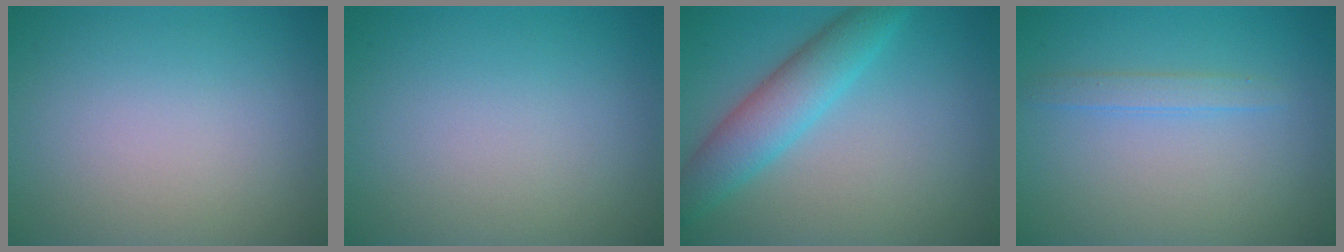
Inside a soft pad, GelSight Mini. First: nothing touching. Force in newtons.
{"total": 0.0}
{"total": 4.8, "press": 4.7, "slide": 0.3}
{"total": 1.4, "press": 1.4, "slide": 0.1}